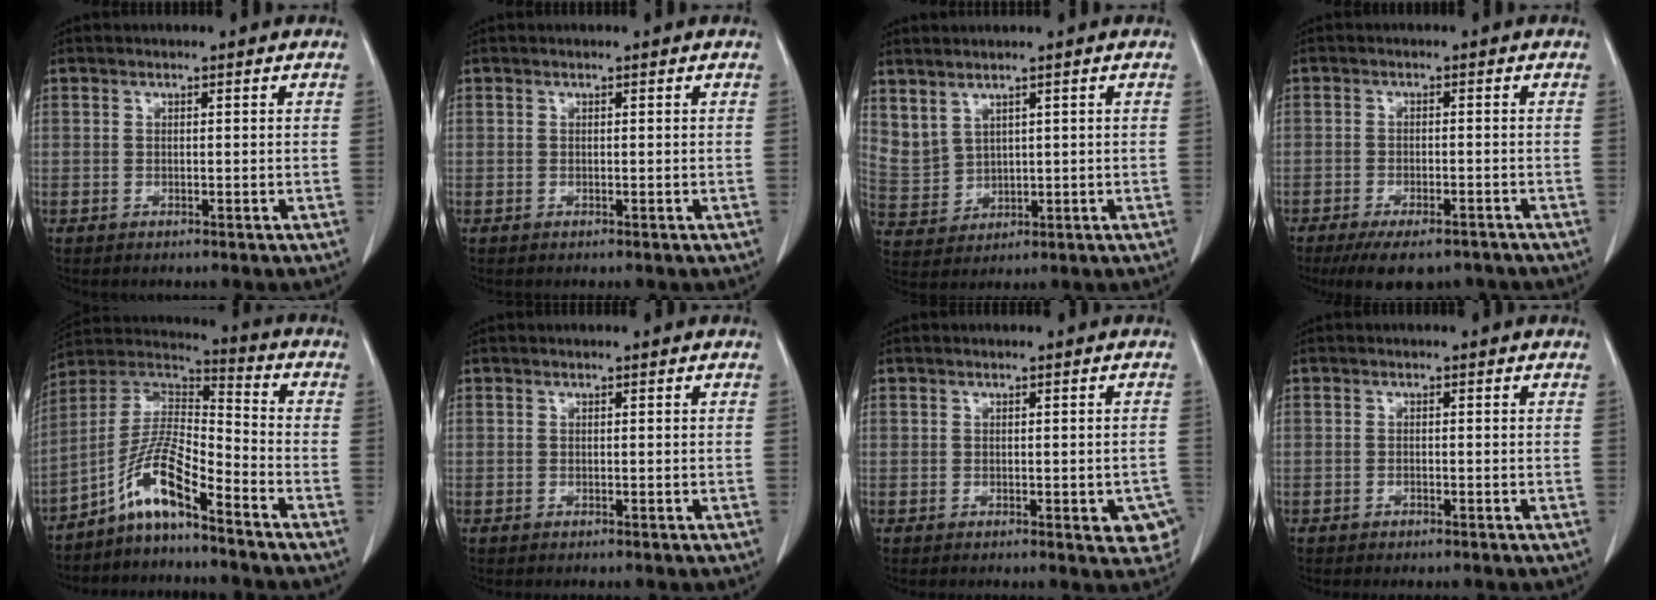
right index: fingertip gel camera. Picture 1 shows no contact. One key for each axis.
{"total": 0.0}
{"total": 5.4, "fx": 3.8, "fy": 3.2, "fz": 2.0, "tx": -0.046, "ty": 0.005, "tz": 0.100}
{"total": 9.3, "fx": -7.3, "fy": 3.4, "fz": 4.7, "tx": -0.064, "ty": -0.006, "tz": -0.106}
{"total": 9.9, "fx": -6.5, "fy": 1.4, "fz": 7.3, "tx": -0.151, "ty": 0.019, "tz": -0.129}
{"total": 0.0}
{"total": 4.8, "fx": -1.1, "fy": 2.5, "fz": 4.0, "tx": -0.032, "ty": 0.011, "tz": -0.006}
{"total": 0.6, "fx": -0.4, "fy": 0.3, "fz": 0.3, "tx": -0.009, "ty": 0.000, "tz": -0.005}